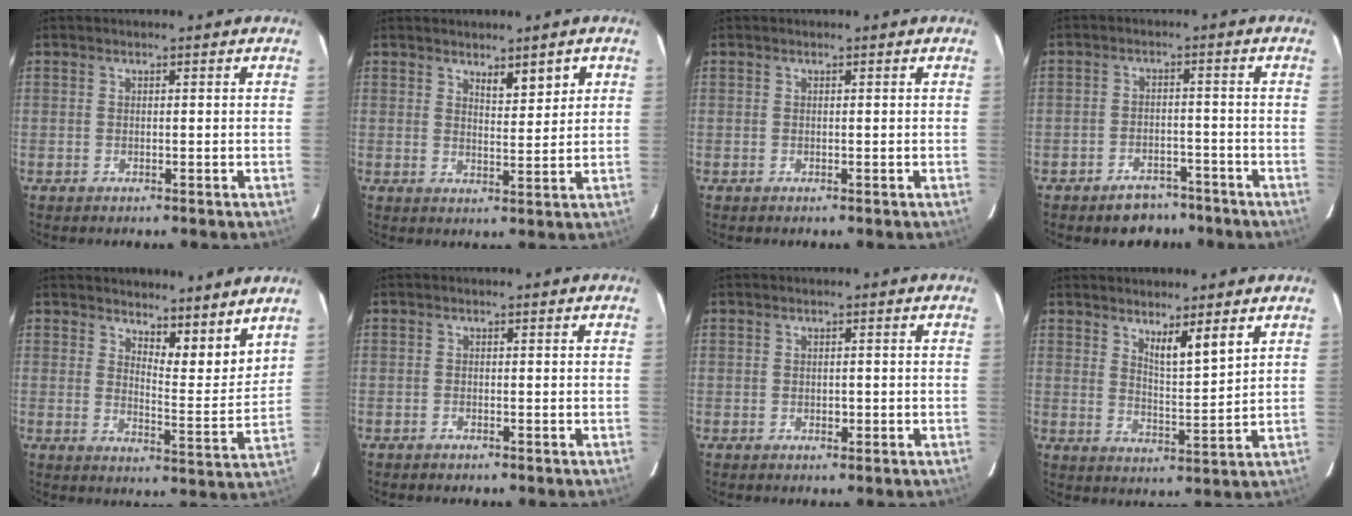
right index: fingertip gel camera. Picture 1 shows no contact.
{"total": 3.7, "force": [2.3, 1.0, 2.7], "torque": [-0.045, -0.005, 0.040]}
{"total": 0.0}
{"total": 5.3, "force": [-4.2, 2.8, 1.6], "torque": [-0.025, 0.006, -0.059]}
{"total": 8.2, "force": [6.9, 2.1, 3.8], "torque": [-0.051, -0.019, 0.103]}
{"total": 0.5, "force": [-0.5, 0.2, 0.0], "torque": [-0.007, -0.001, -0.009]}
{"total": 1.1, "force": [-0.3, 0.8, 0.7], "torque": [-0.011, 0.001, -0.001]}
{"total": 5.3, "force": [3.6, 0.2, 3.9], "torque": [-0.067, -0.018, 0.064]}